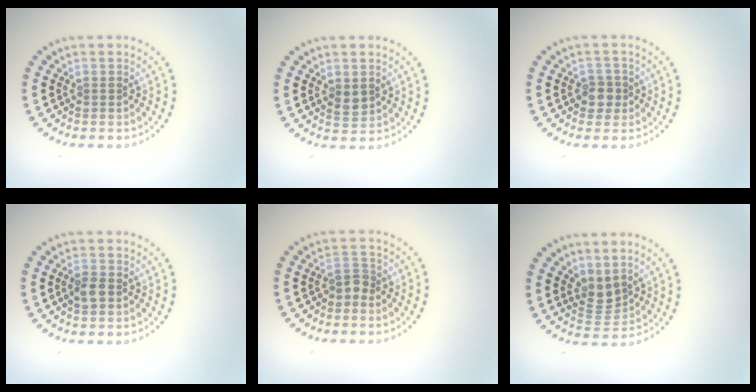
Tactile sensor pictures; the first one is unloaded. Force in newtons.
{"total": 1.6, "press": 1.6, "slide": 0.3}
{"total": 1.8, "press": 1.6, "slide": 0.8}
{"total": 1.7, "press": 1.7, "slide": 0.2}
{"total": 1.7, "press": 1.4, "slide": 1.0}
{"total": 2.4, "press": 1.9, "slide": 1.5}